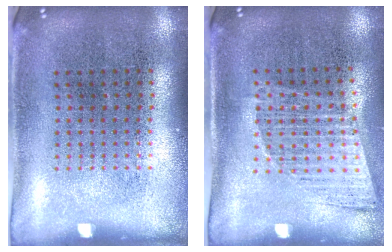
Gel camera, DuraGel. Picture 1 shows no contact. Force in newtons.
{"total": 1.2, "press": 1.1, "slide": 0.6}